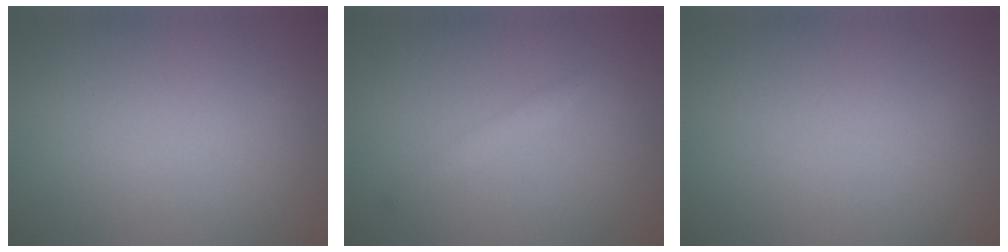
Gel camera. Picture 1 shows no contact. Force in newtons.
{"total": 1.3, "press": 1.3, "slide": 0.0}
{"total": 0.0}